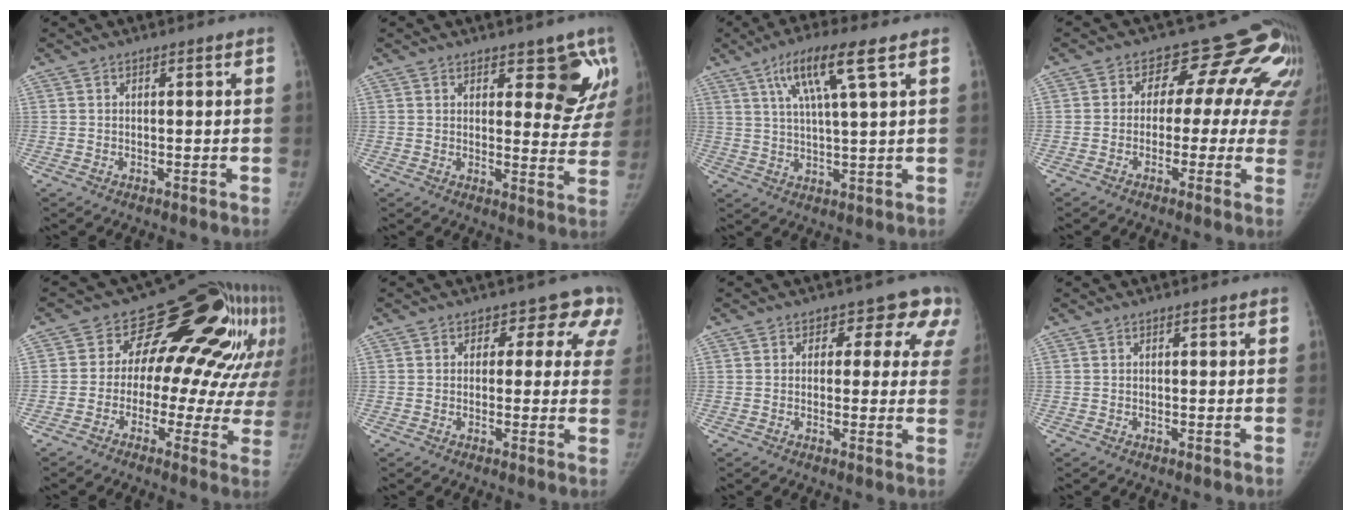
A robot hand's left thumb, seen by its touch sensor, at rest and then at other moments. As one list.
[{"total": 8.6, "force": [5.1, 4.0, 5.6], "torque": [-0.015, -0.032, 0.065]}, {"total": 10.1, "force": [4.9, 0.7, 8.8], "torque": [-0.169, -0.010, 0.090]}, {"total": 13.9, "force": [3.4, 9.3, 9.7], "torque": [-0.073, 0.020, 0.020]}, {"total": 23.1, "force": [7.4, 13.5, 17.2], "torque": [-0.185, 0.026, 0.087]}, {"total": 8.0, "force": [4.2, 5.8, 3.7], "torque": [0.015, -0.006, 0.024]}, {"total": 8.4, "force": [4.6, 5.9, 3.9], "torque": [0.014, -0.007, 0.029]}, {"total": 0.0}]